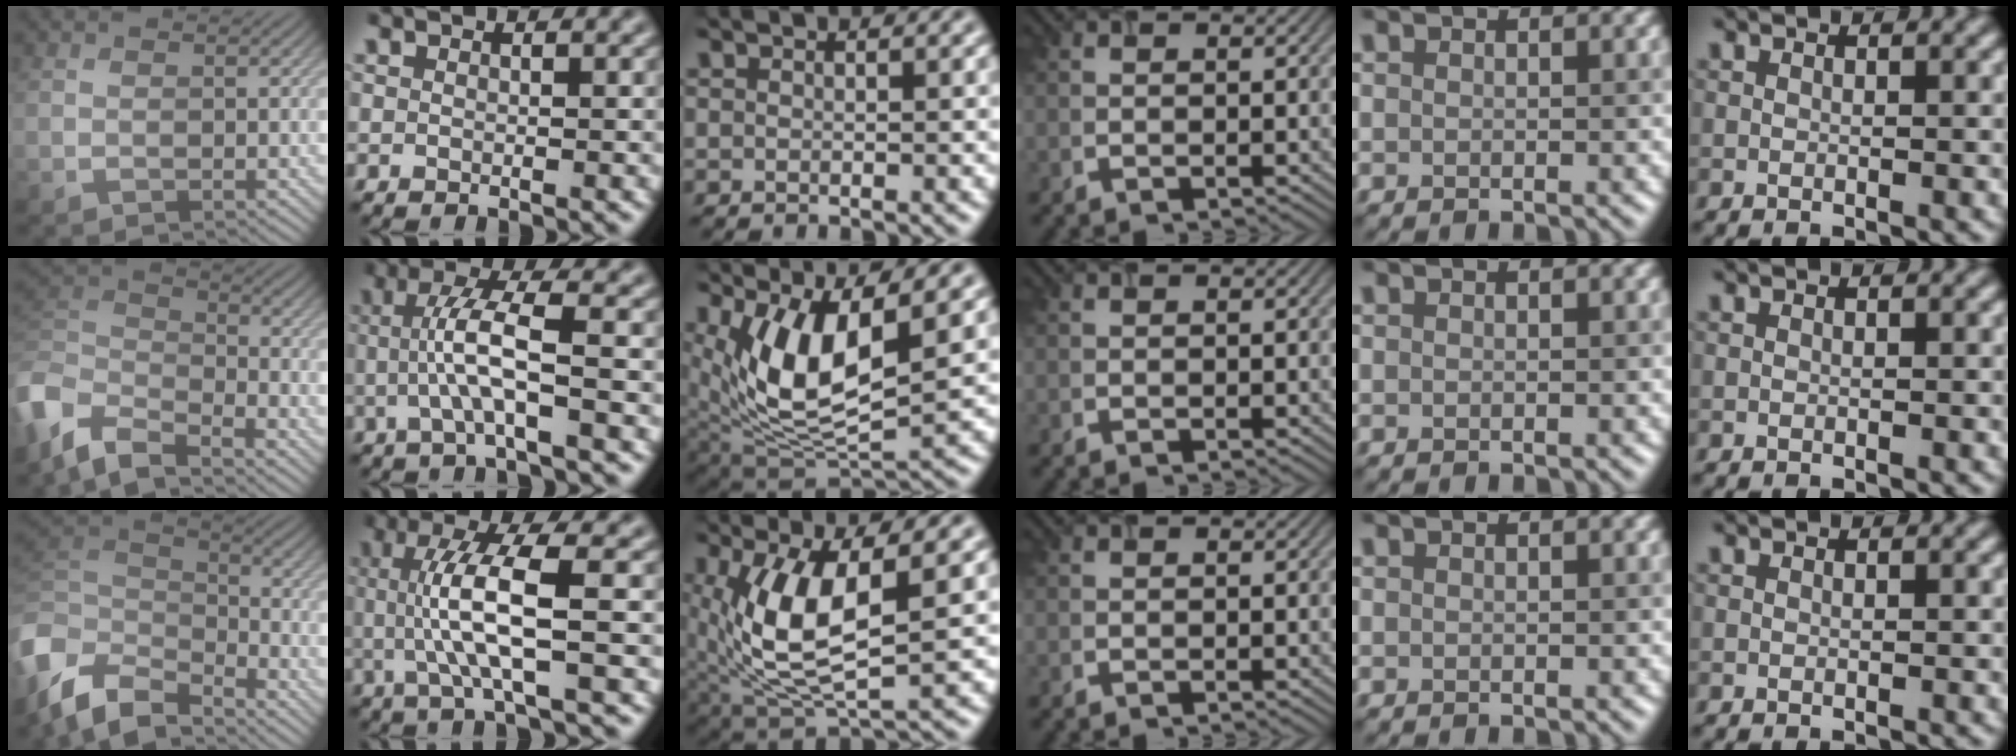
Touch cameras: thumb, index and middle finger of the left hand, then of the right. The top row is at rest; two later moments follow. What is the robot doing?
{"motion": "lift_and_place", "object": "timer"}